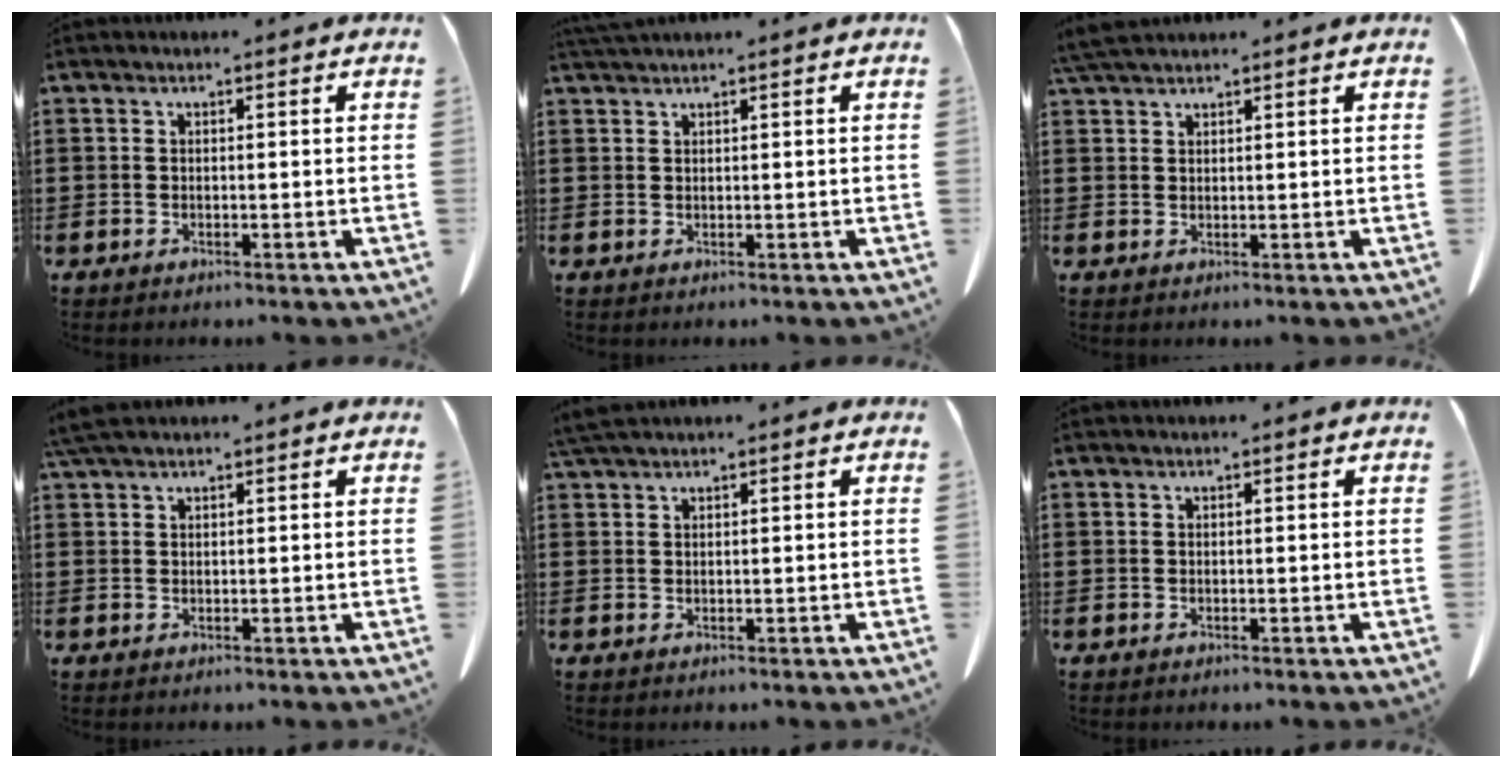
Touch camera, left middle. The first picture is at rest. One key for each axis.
{"total": 1.3, "fx": 1.2, "fy": -0.1, "fz": 0.5, "tx": -0.013, "ty": -0.003, "tz": 0.024}
{"total": 3.0, "fx": 2.6, "fy": 0.4, "fz": 1.3, "tx": -0.034, "ty": 0.000, "tz": 0.051}
{"total": 2.8, "fx": 2.2, "fy": 0.6, "fz": 1.6, "tx": -0.037, "ty": 0.005, "tz": 0.042}
{"total": 2.1, "fx": 1.8, "fy": 0.2, "fz": 1.0, "tx": -0.024, "ty": 0.000, "tz": 0.036}
{"total": 0.0}